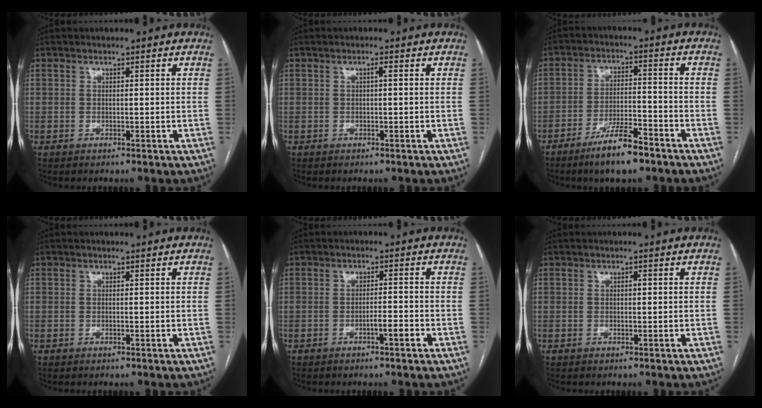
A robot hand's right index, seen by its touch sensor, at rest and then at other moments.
{"total": 0.7, "force": [0.1, 0.1, 0.7], "torque": [-0.013, 0.002, 0.001]}
{"total": 8.6, "force": [-6.3, 1.6, 5.7], "torque": [-0.104, -0.007, -0.108]}
{"total": 0.0}
{"total": 2.2, "force": [-1.3, 0.2, 1.7], "torque": [-0.026, 0.002, -0.022]}
{"total": 0.5, "force": [0.1, 0.2, 0.5], "torque": [-0.008, 0.002, -0.001]}